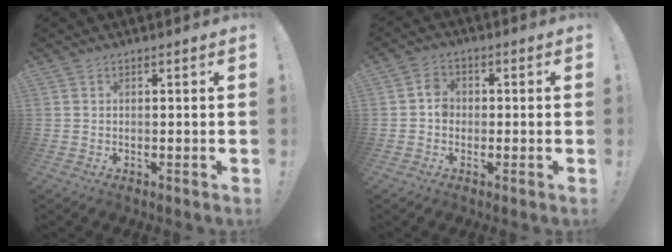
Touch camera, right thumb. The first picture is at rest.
{"total": 4.4, "force": [-0.8, 3.6, 2.4], "torque": [-0.029, 0.012, -0.016]}